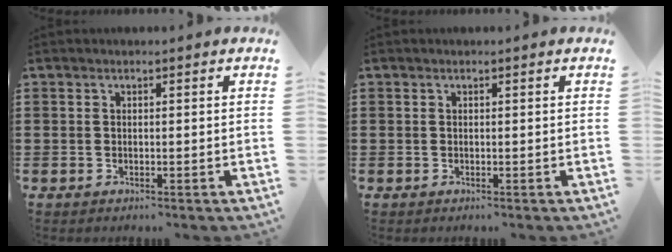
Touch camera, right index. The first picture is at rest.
{"total": 0.0}